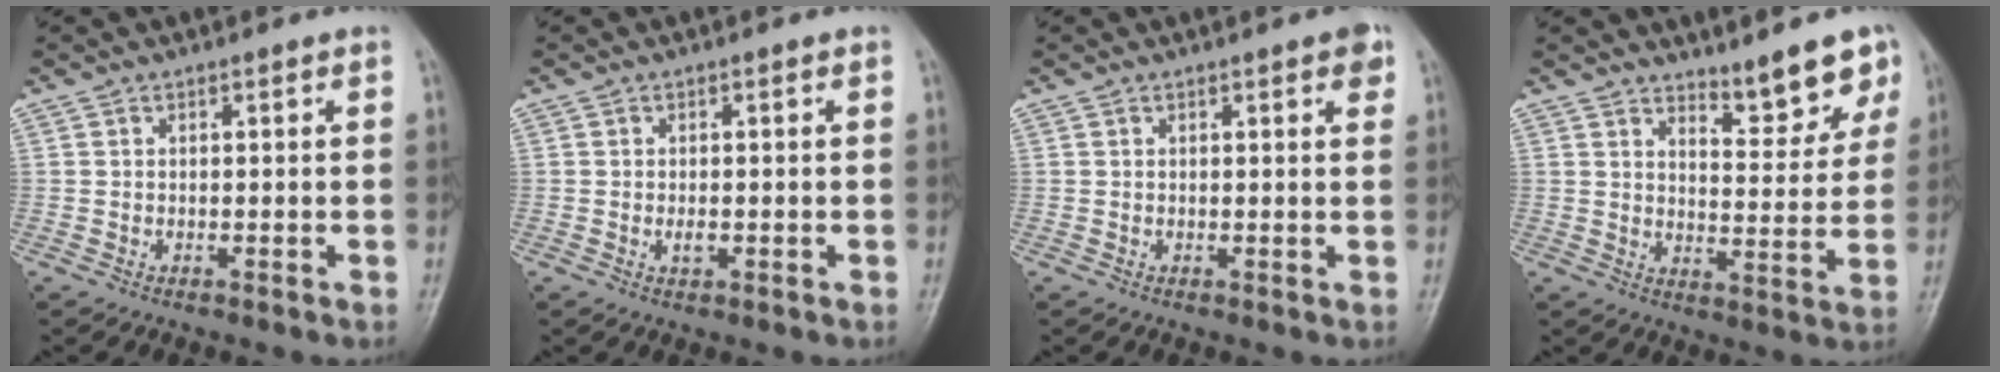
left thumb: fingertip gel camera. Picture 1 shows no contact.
{"total": 1.3, "force": [-0.3, 0.7, 1.1], "torque": [-0.018, -0.001, -0.004]}
{"total": 2.4, "force": [1.3, 0.6, 2.0], "torque": [-0.019, -0.002, 0.012]}
{"total": 8.0, "force": [6.5, 2.2, 4.1], "torque": [-0.026, -0.053, 0.098]}